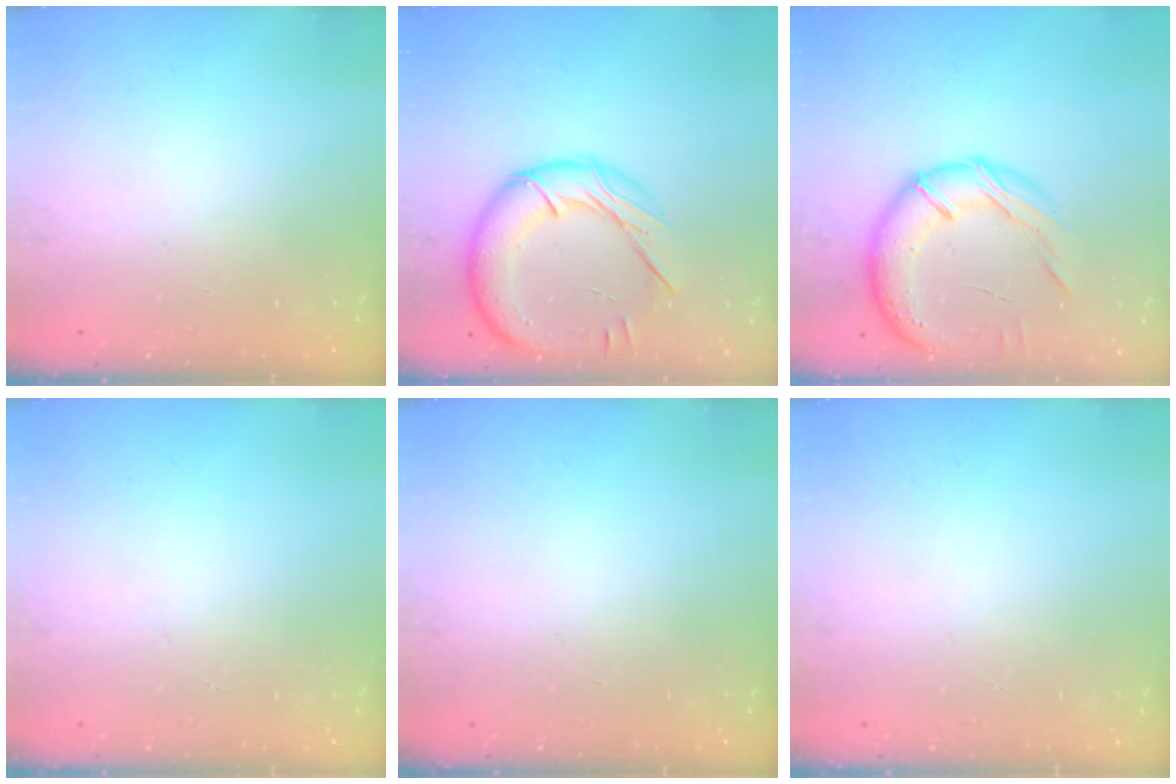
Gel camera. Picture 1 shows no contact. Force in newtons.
{"total": 18.0, "press": 17.9, "slide": 2.2}
{"total": 17.2, "press": 16.9, "slide": 3.1}
{"total": 0.0}
{"total": 0.0}
{"total": 0.0}